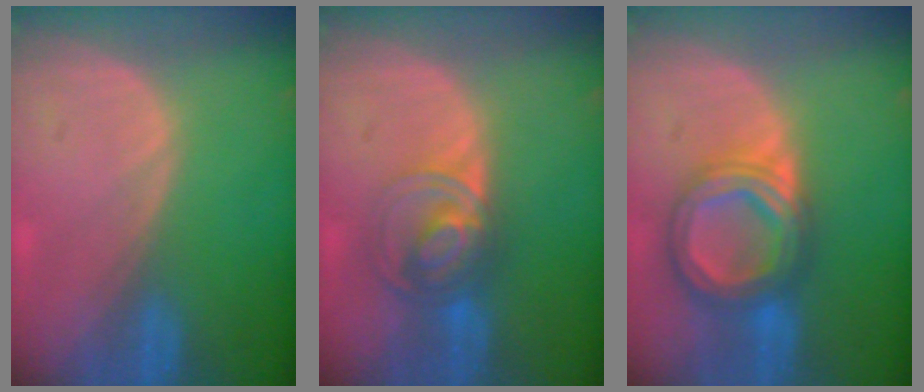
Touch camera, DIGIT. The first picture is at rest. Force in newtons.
{"total": 7.6, "press": 6.2, "slide": 4.3}
{"total": 8.4, "press": 8.4, "slide": 0.8}